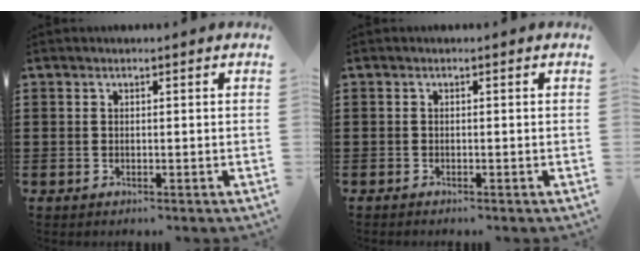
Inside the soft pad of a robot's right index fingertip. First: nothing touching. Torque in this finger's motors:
{"motor_torque": [-1.33, 0.81, 0.00, 0.00]}